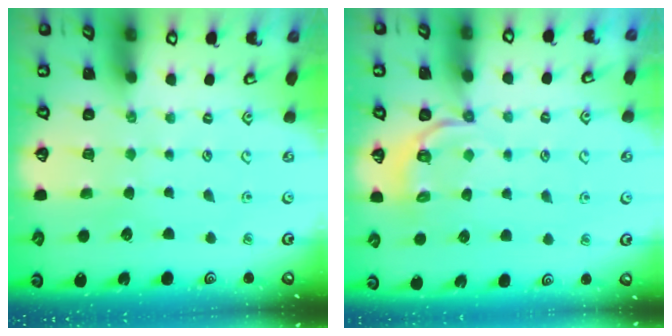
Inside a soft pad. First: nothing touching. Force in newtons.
{"total": 3.7, "press": 3.3, "slide": 1.7}